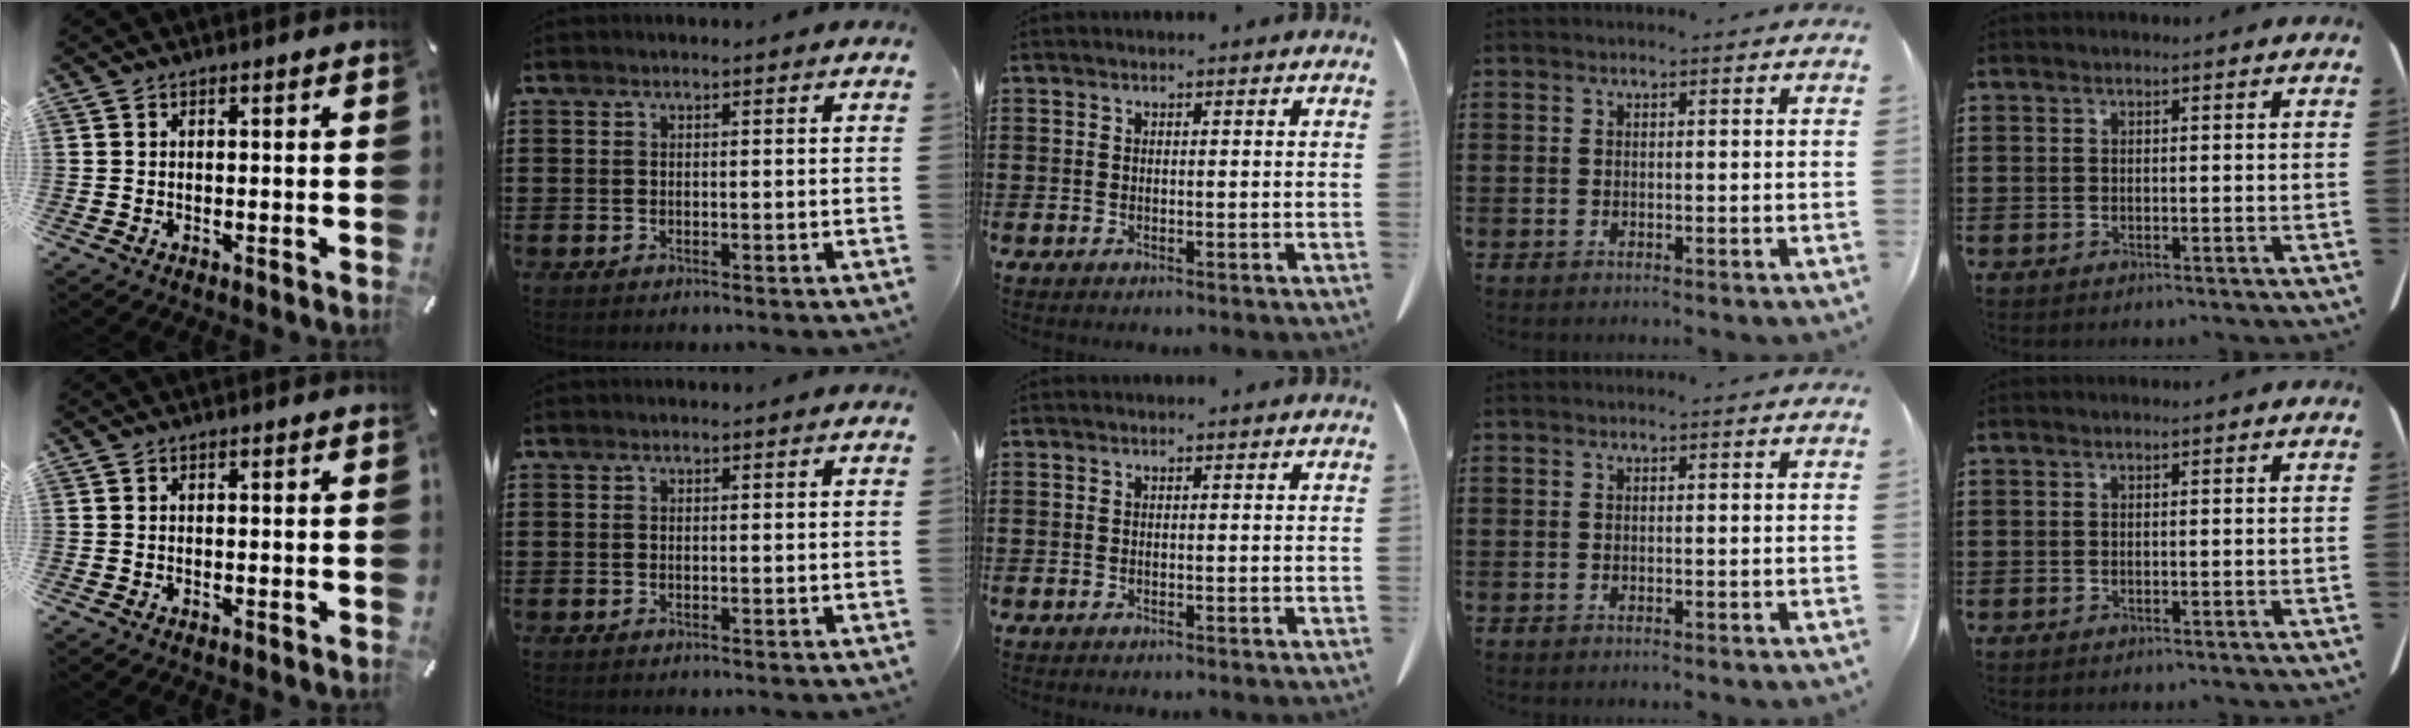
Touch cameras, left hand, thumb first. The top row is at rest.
{}